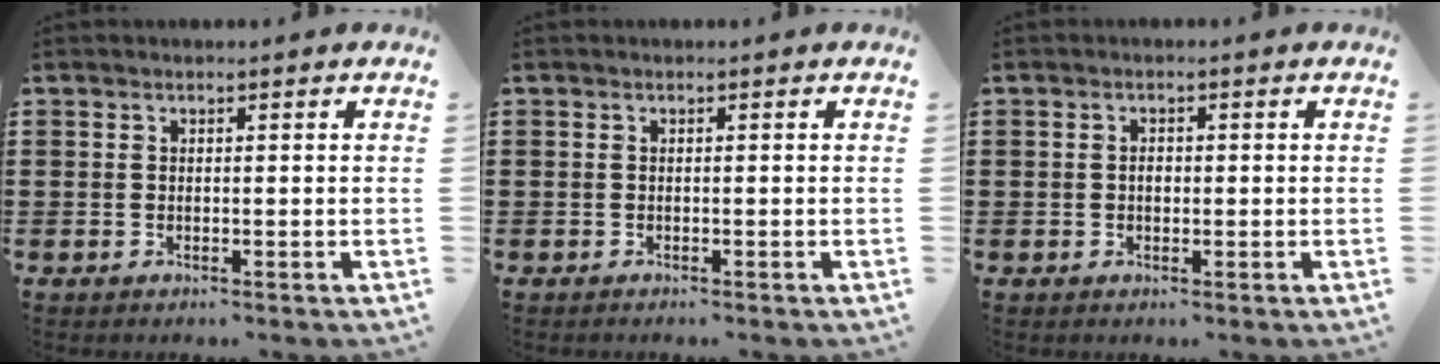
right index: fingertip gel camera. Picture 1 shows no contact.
{"total": 0.0}
{"total": 1.3, "force": [-0.1, 0.8, 1.0], "torque": [-0.022, 0.004, -0.004]}